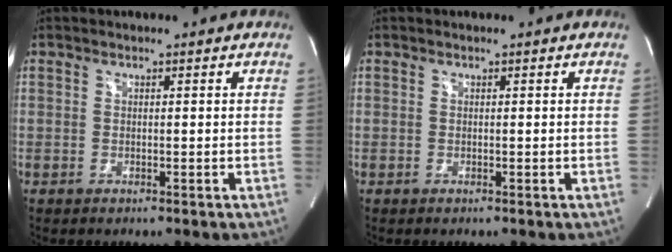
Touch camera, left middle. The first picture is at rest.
{"total": 0.0}